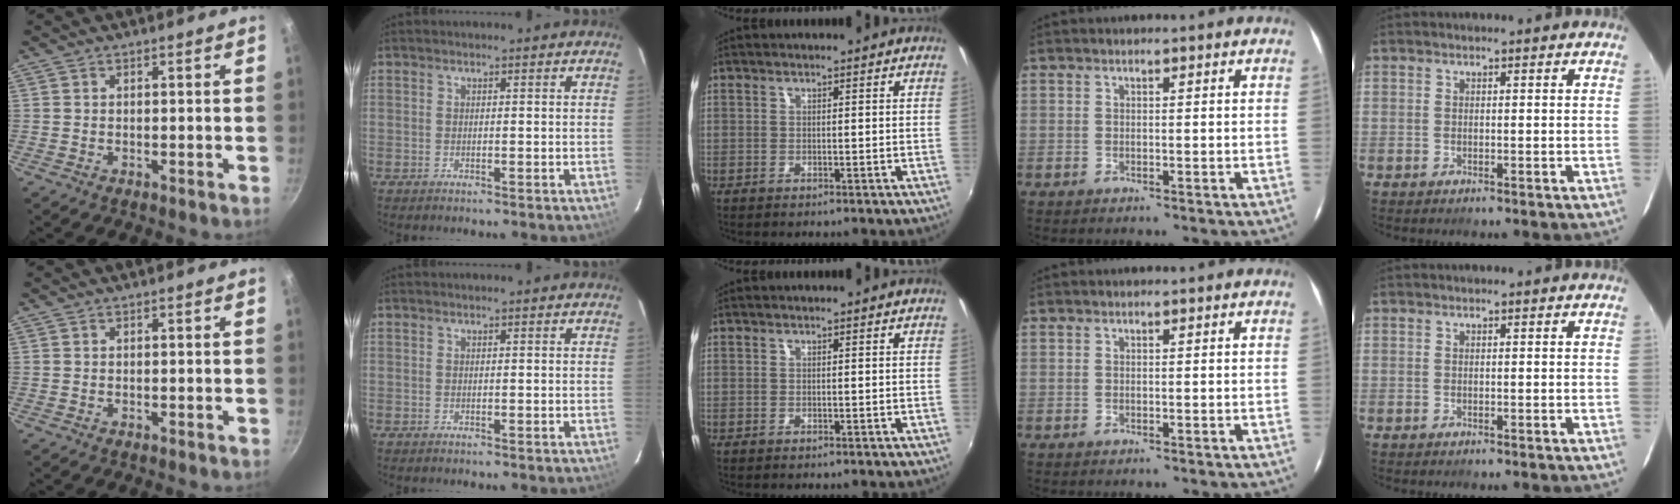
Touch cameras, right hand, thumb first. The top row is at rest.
{}